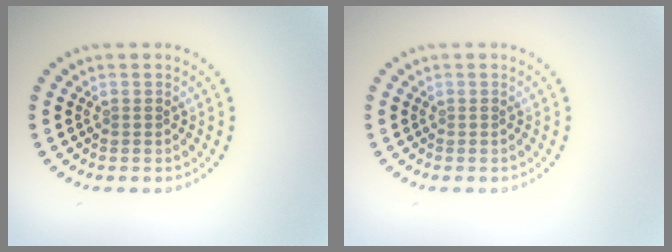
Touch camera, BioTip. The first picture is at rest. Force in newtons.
{"total": 0.0}